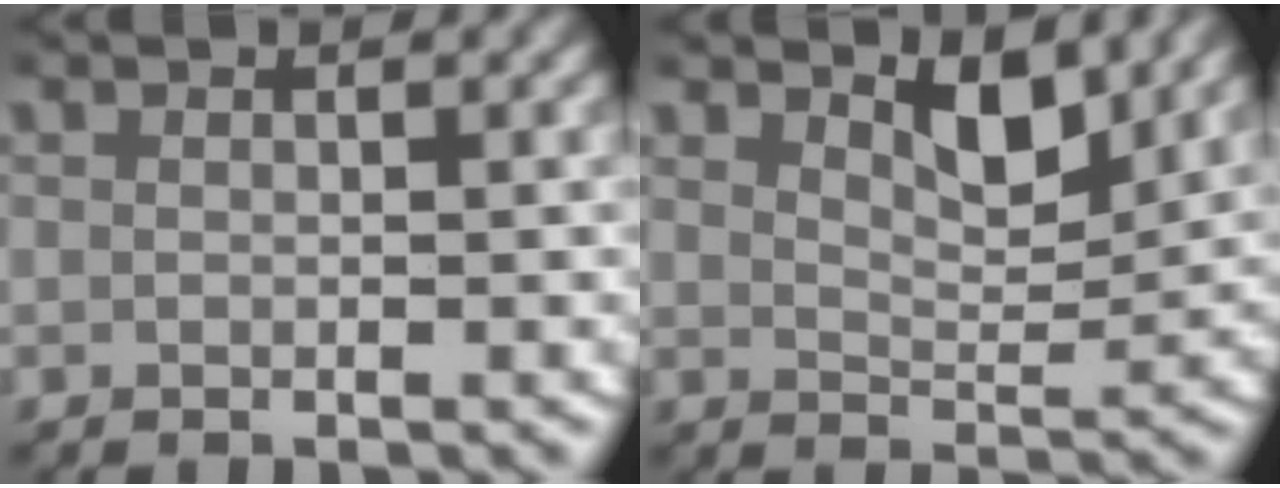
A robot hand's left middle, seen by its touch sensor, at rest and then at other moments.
{"total": 4.0, "force": [3.2, 1.2, 2.0], "torque": [-0.035, -0.014, 0.056]}